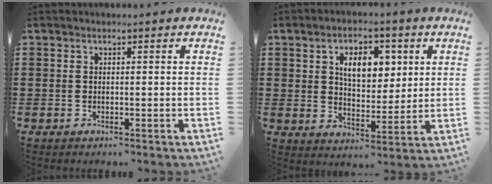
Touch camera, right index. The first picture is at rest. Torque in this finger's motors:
{"motor_torque": [0.56, 0.28, 0.52, 0.07]}